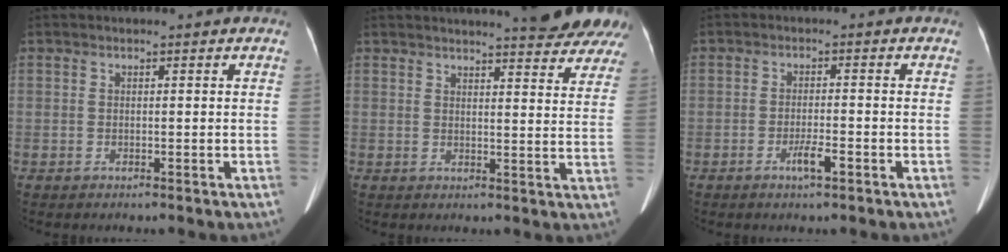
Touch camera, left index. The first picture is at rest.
{"total": 14.5, "force": [13.0, 2.0, 6.0], "torque": [-0.060, -0.028, 0.133]}
{"total": 2.8, "force": [-1.6, 0.2, 2.3], "torque": [-0.042, -0.002, -0.028]}